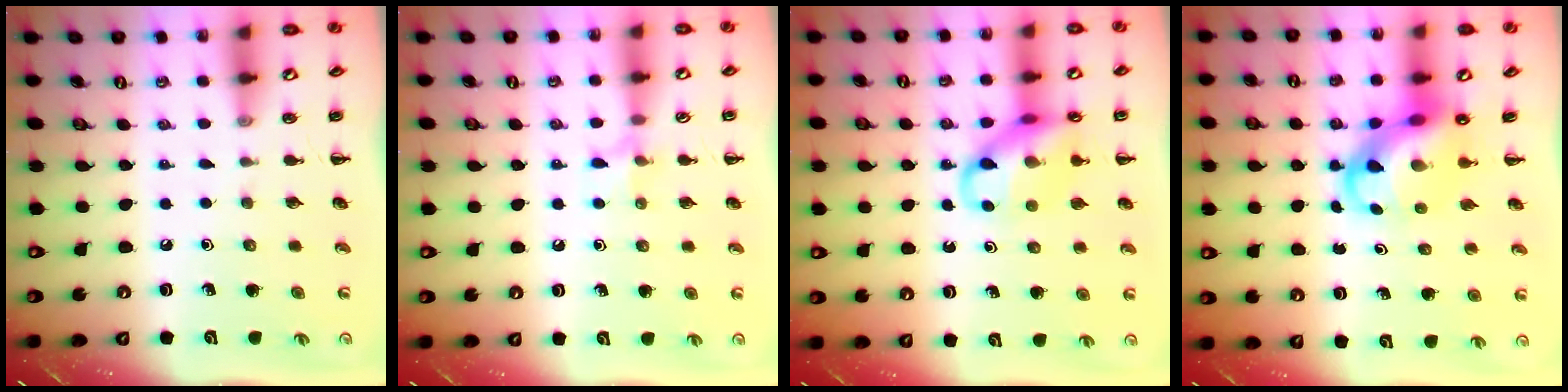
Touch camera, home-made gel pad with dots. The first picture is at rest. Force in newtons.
{"total": 6.2, "press": 6.0, "slide": 1.2}
{"total": 13.8, "press": 13.7, "slide": 1.8}
{"total": 9.4, "press": 9.0, "slide": 2.8}